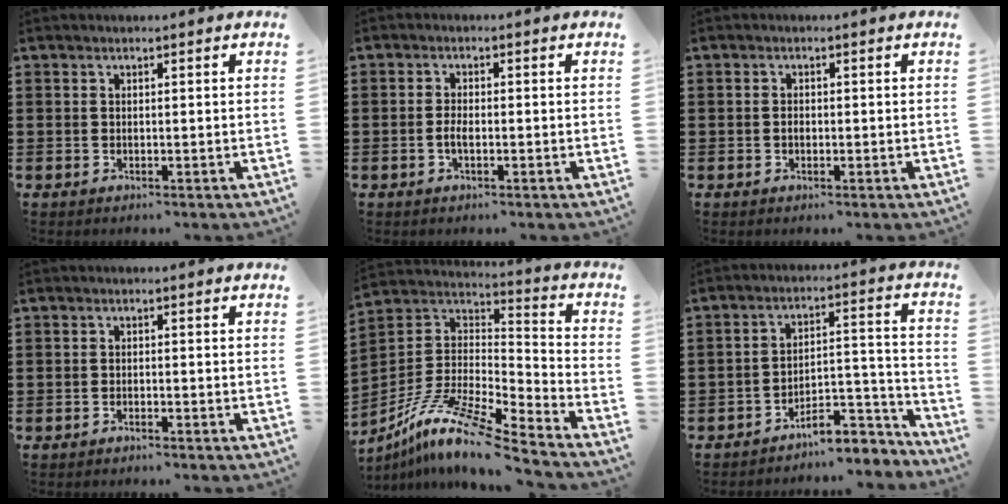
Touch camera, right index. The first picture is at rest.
{"total": 1.9, "force": [-0.6, 0.7, 1.7], "torque": [-0.039, -0.001, -0.013]}
{"total": 0.9, "force": [-0.2, 0.5, 0.7], "torque": [-0.016, -0.002, -0.004]}
{"total": 0.9, "force": [-0.9, 0.1, 0.1], "torque": [-0.005, 0.000, -0.018]}
{"total": 12.0, "force": [-9.2, 1.2, 7.6], "torque": [-0.158, 0.005, -0.185]}
{"total": 7.7, "force": [-6.7, 2.3, 3.0], "torque": [-0.041, 0.018, -0.125]}